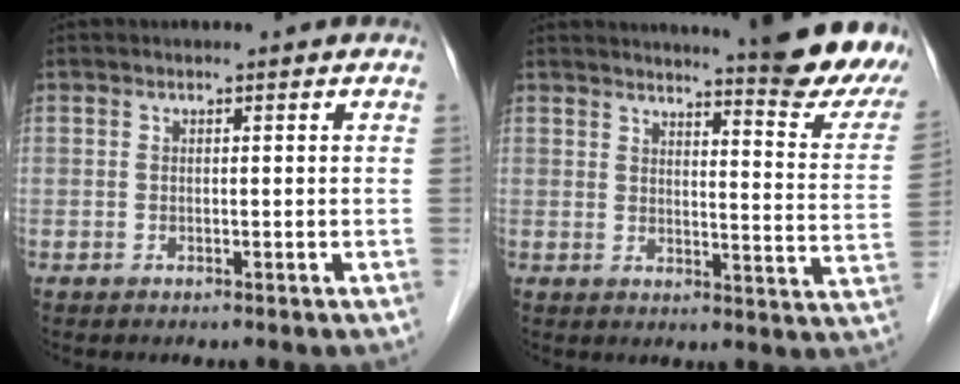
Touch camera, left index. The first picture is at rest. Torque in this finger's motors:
{"motor_torque": [0.21, -0.68, 0.33, 0.11]}